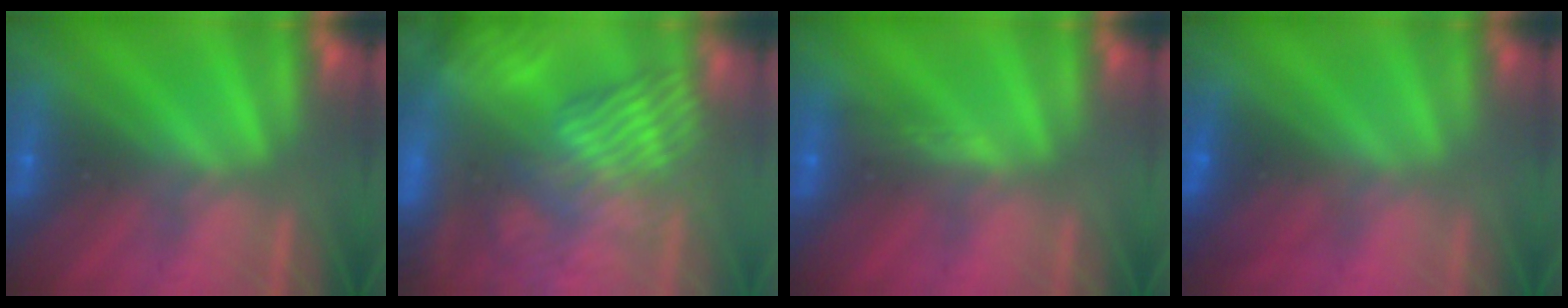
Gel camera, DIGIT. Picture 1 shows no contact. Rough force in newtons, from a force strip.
{"total": 9.5}
{"total": 2.9}
{"total": 2.8}